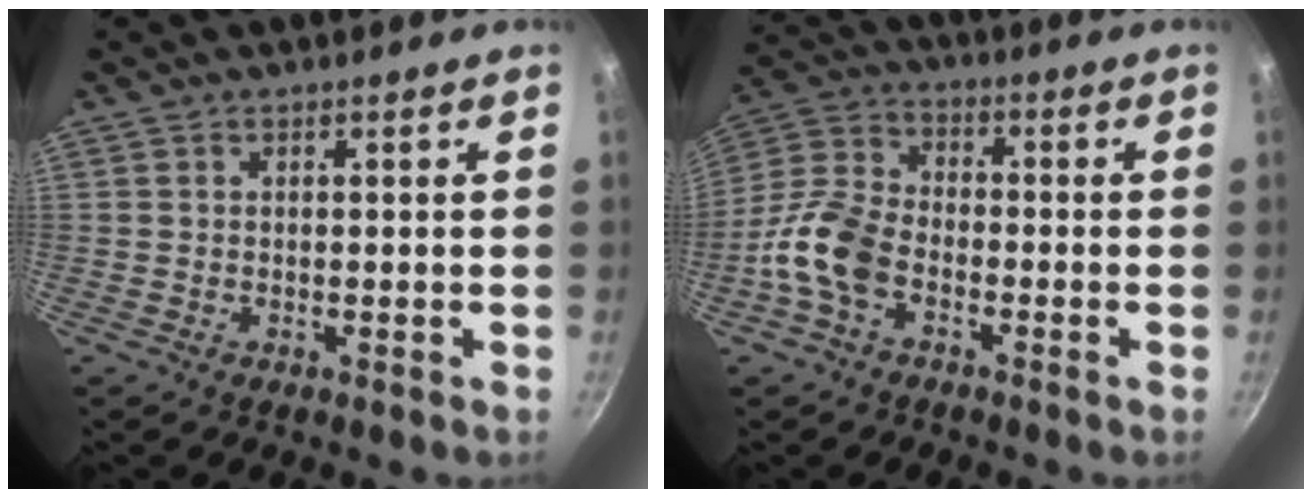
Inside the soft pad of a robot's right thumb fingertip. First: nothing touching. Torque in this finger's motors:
{"motor_torque": [0.39, 0.97, 1.09, -0.87, 0.19]}